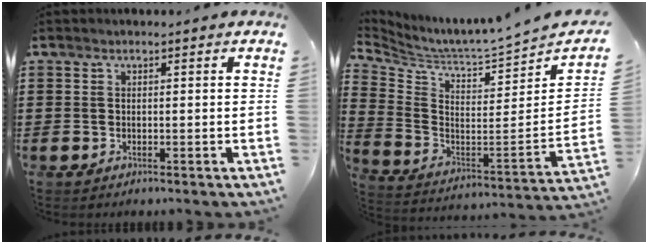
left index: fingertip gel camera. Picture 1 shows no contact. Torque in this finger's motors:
{"motor_torque": [-1.01, 0.51, 0.00, 0.03]}